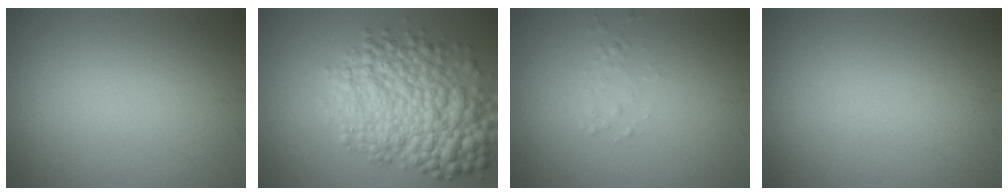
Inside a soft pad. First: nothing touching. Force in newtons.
{"total": 9.8, "press": 9.8, "slide": 0.3}
{"total": 0.8, "press": 0.7, "slide": 0.1}
{"total": 0.0}